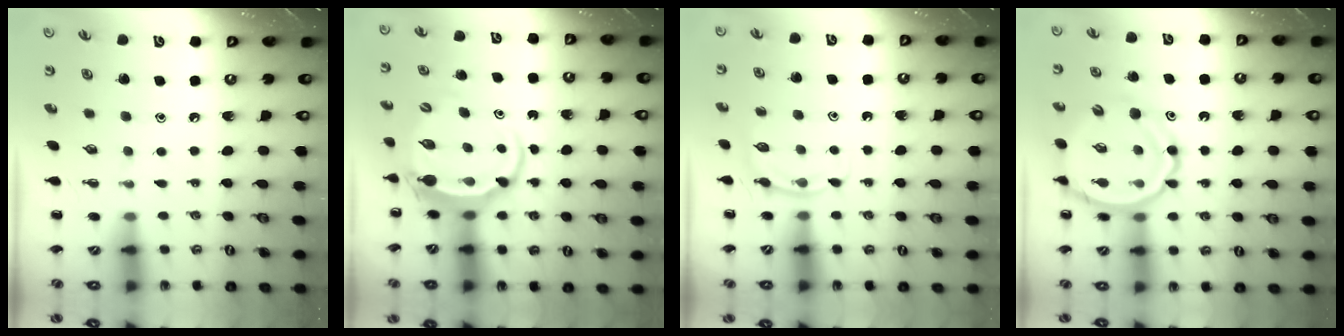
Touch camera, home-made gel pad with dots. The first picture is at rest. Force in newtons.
{"total": 5.6, "press": 5.5, "slide": 1.0}
{"total": 3.7, "press": 3.4, "slide": 1.3}
{"total": 12.3, "press": 11.8, "slide": 3.3}